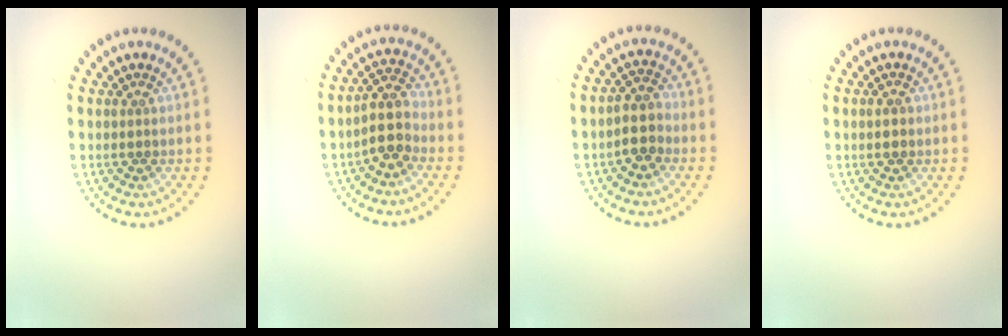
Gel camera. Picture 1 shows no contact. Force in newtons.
{"total": 3.0, "press": 2.6, "slide": 1.5}
{"total": 2.6, "press": 2.3, "slide": 1.3}
{"total": 1.8, "press": 1.8, "slide": 0.1}